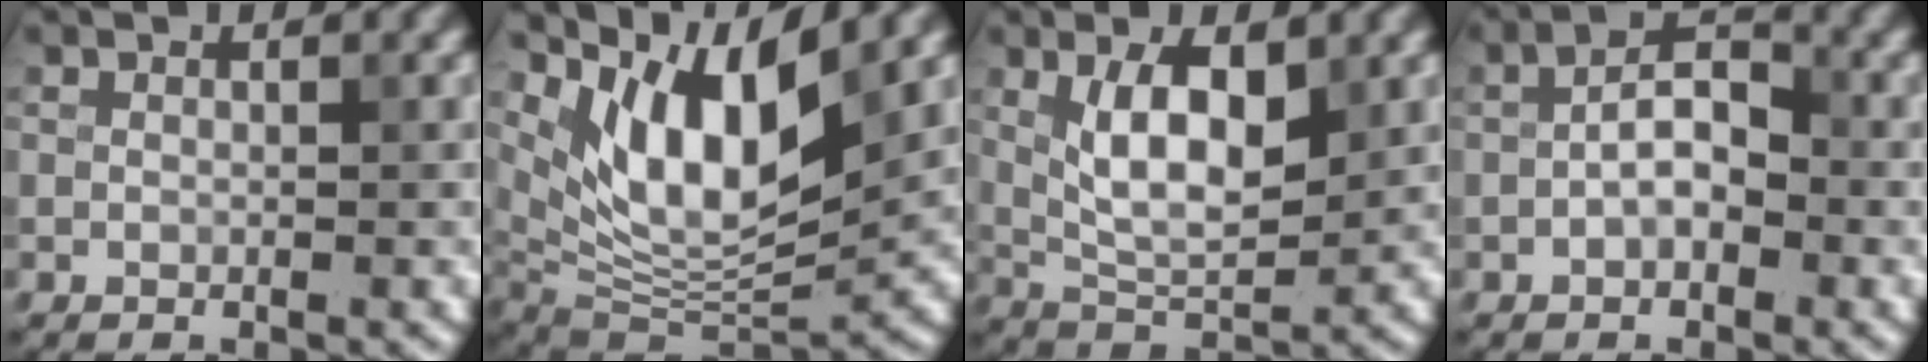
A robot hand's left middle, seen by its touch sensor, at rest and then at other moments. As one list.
[{"total": 10.2, "force": [5.6, 3.4, 7.8], "torque": [-0.135, -0.012, 0.109]}, {"total": 5.9, "force": [1.6, 2.4, 5.1], "torque": [-0.097, -0.002, 0.031]}, {"total": 3.4, "force": [-0.8, 1.7, 2.8], "torque": [-0.048, 0.011, -0.021]}]